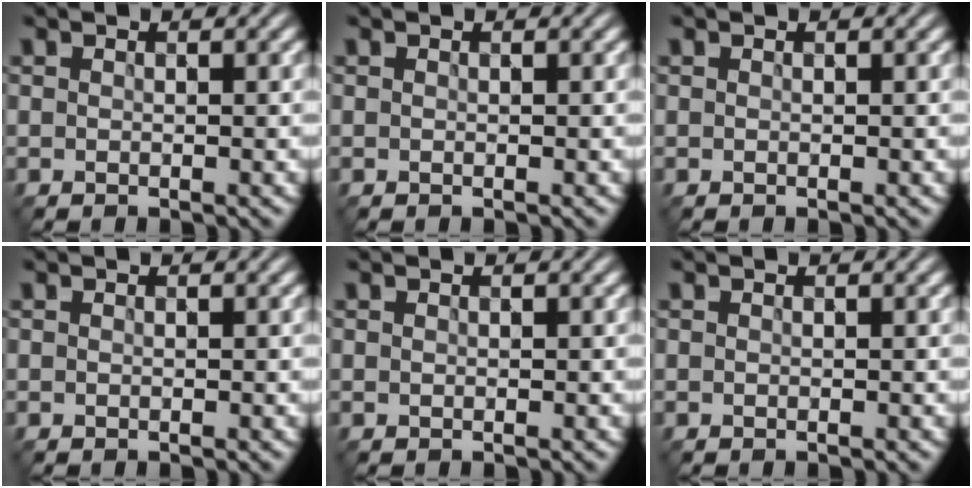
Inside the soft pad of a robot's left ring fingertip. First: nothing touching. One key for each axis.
{"total": 0.0}
{"total": 0.0}
{"total": 0.0}
{"total": 0.0}
{"total": 0.0}